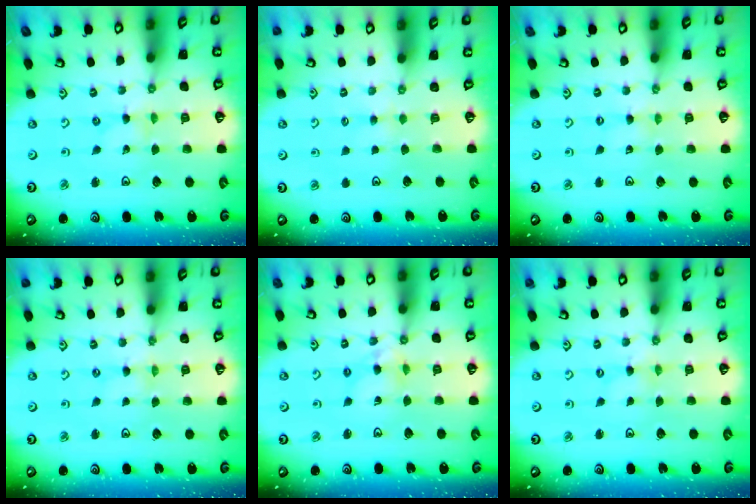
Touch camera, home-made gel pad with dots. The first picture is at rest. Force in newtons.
{"total": 2.8, "press": 2.8, "slide": 0.3}
{"total": 0.5, "press": 0.5, "slide": 0.1}
{"total": 0.0}
{"total": 5.4, "press": 5.3, "slide": 0.5}
{"total": 0.0}